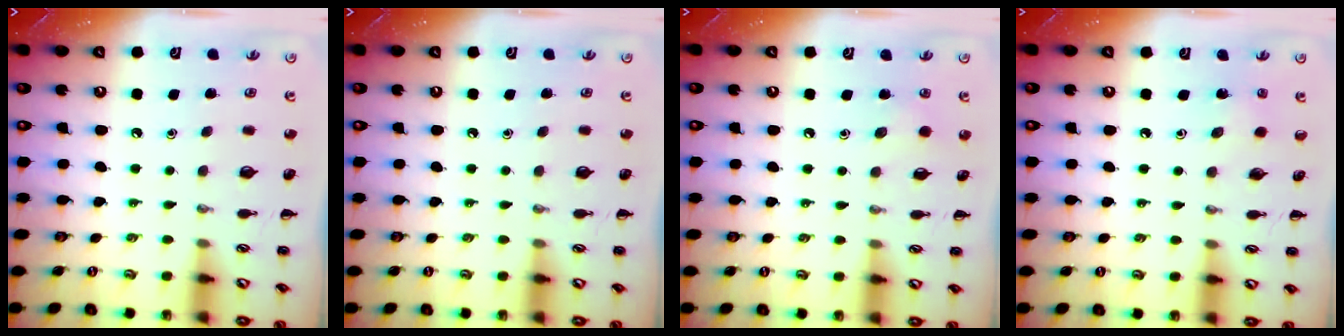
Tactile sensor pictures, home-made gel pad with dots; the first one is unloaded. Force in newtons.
{"total": 0.0}
{"total": 4.1, "press": 3.9, "slide": 1.2}
{"total": 2.4, "press": 2.3, "slide": 0.6}